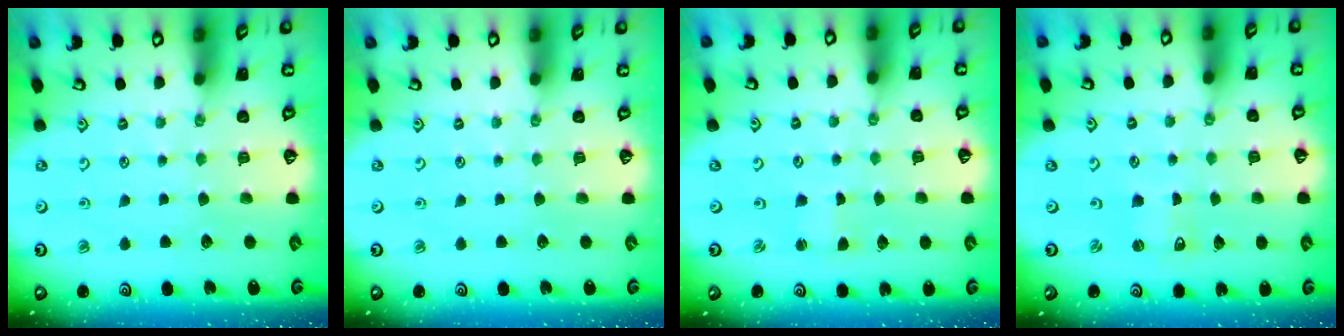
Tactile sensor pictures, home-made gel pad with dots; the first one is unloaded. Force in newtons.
{"total": 0.0}
{"total": 0.9, "press": 0.9, "slide": 0.1}
{"total": 0.0}